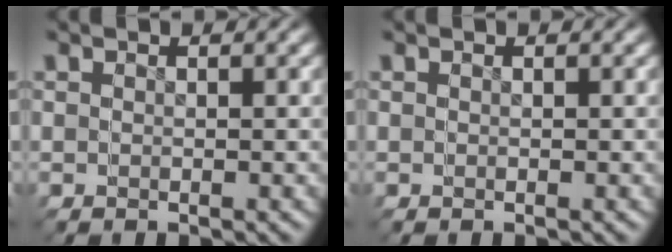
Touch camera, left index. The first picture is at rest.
{"total": 0.0}